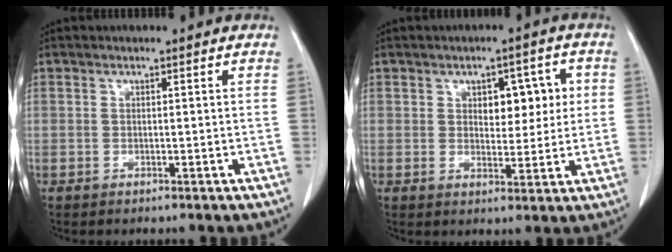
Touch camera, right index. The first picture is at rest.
{"total": 6.2, "force": [1.5, 3.6, 4.9], "torque": [-0.055, 0.018, 0.025]}